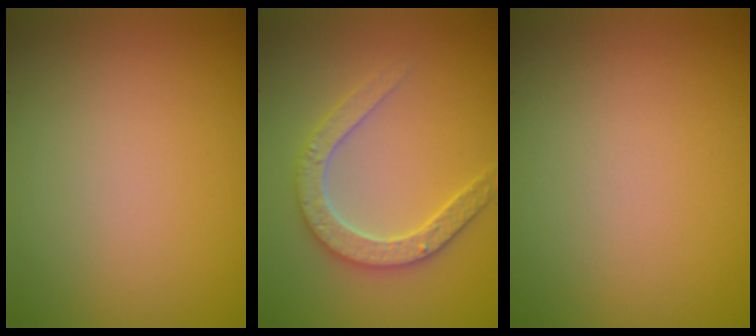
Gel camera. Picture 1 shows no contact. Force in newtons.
{"total": 3.2, "press": 3.1, "slide": 0.7}
{"total": 0.0}